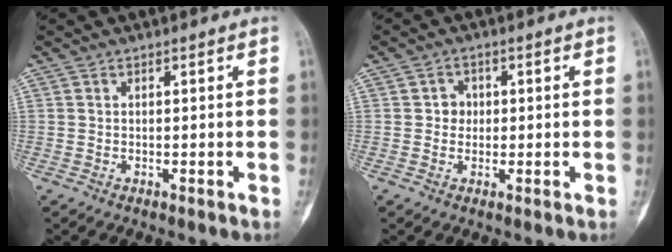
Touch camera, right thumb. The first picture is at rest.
{"total": 2.6, "force": [0.2, 2.4, 1.0], "torque": [0.003, 0.007, -0.003]}